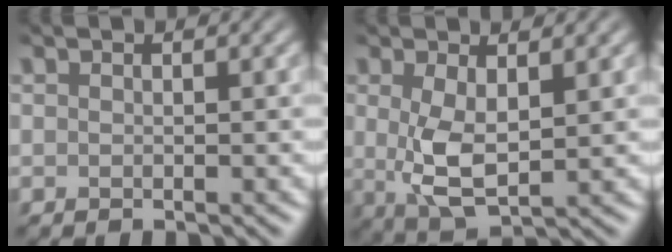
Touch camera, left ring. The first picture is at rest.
{"total": 4.2, "force": [0.6, 1.8, 3.8], "torque": [-0.082, -0.004, 0.016]}